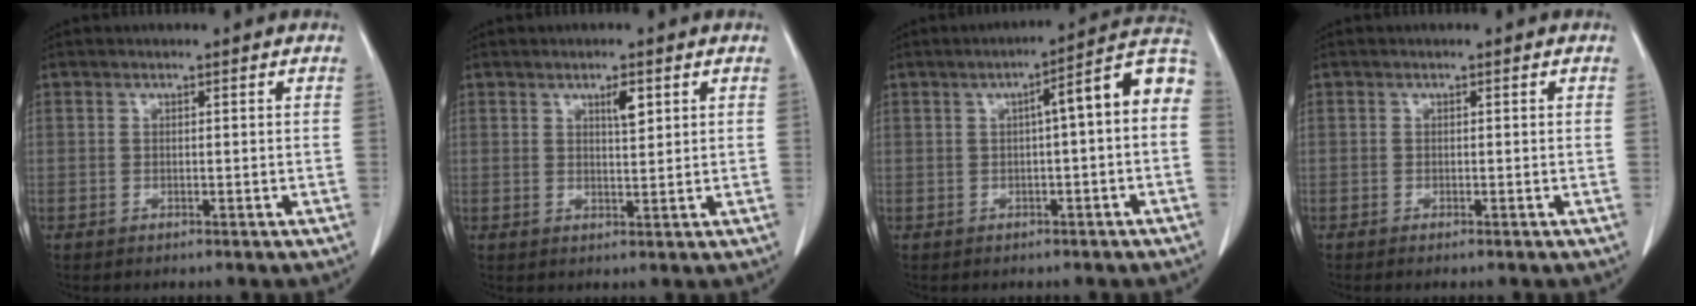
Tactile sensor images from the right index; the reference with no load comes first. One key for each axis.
{"total": 2.7, "fx": 1.4, "fy": 0.6, "fz": 2.2, "tx": -0.040, "ty": -0.003, "tz": 0.024}
{"total": 8.6, "fx": 0.8, "fy": 0.8, "fz": 8.5, "tx": -0.113, "ty": 0.033, "tz": 0.003}
{"total": 0.5, "fx": -0.4, "fy": -0.1, "fz": 0.3, "tx": -0.008, "ty": -0.001, "tz": -0.007}